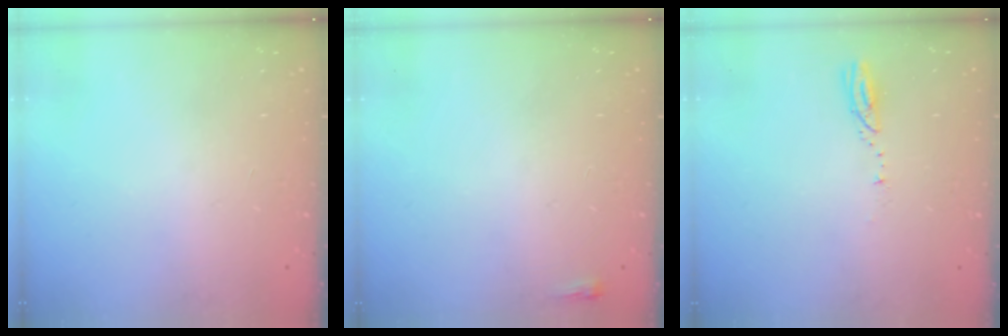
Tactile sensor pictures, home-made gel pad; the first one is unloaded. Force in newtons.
{"total": 2.0, "press": 2.0, "slide": 0.5}
{"total": 3.1, "press": 3.1, "slide": 0.2}